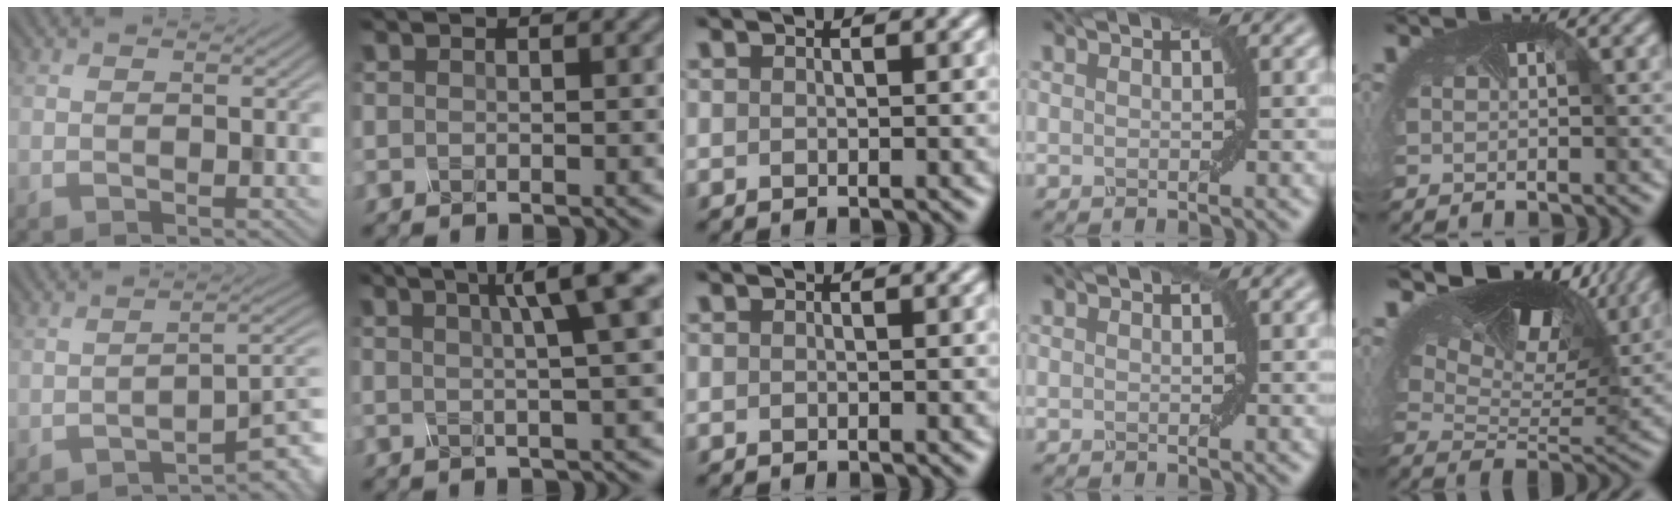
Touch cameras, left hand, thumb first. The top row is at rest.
{"thumb": {"total": 4.8, "force": [-3.4, 1.0, 3.3], "torque": [-0.044, 0.007, -0.058]}, "index": {"total": 6.3, "force": [2.1, 1.2, 5.9], "torque": [-0.058, 0.027, 0.022]}, "little": {"total": 10.8, "force": [7.6, 4.6, 6.1], "torque": [-0.132, 0.007, 0.132]}}